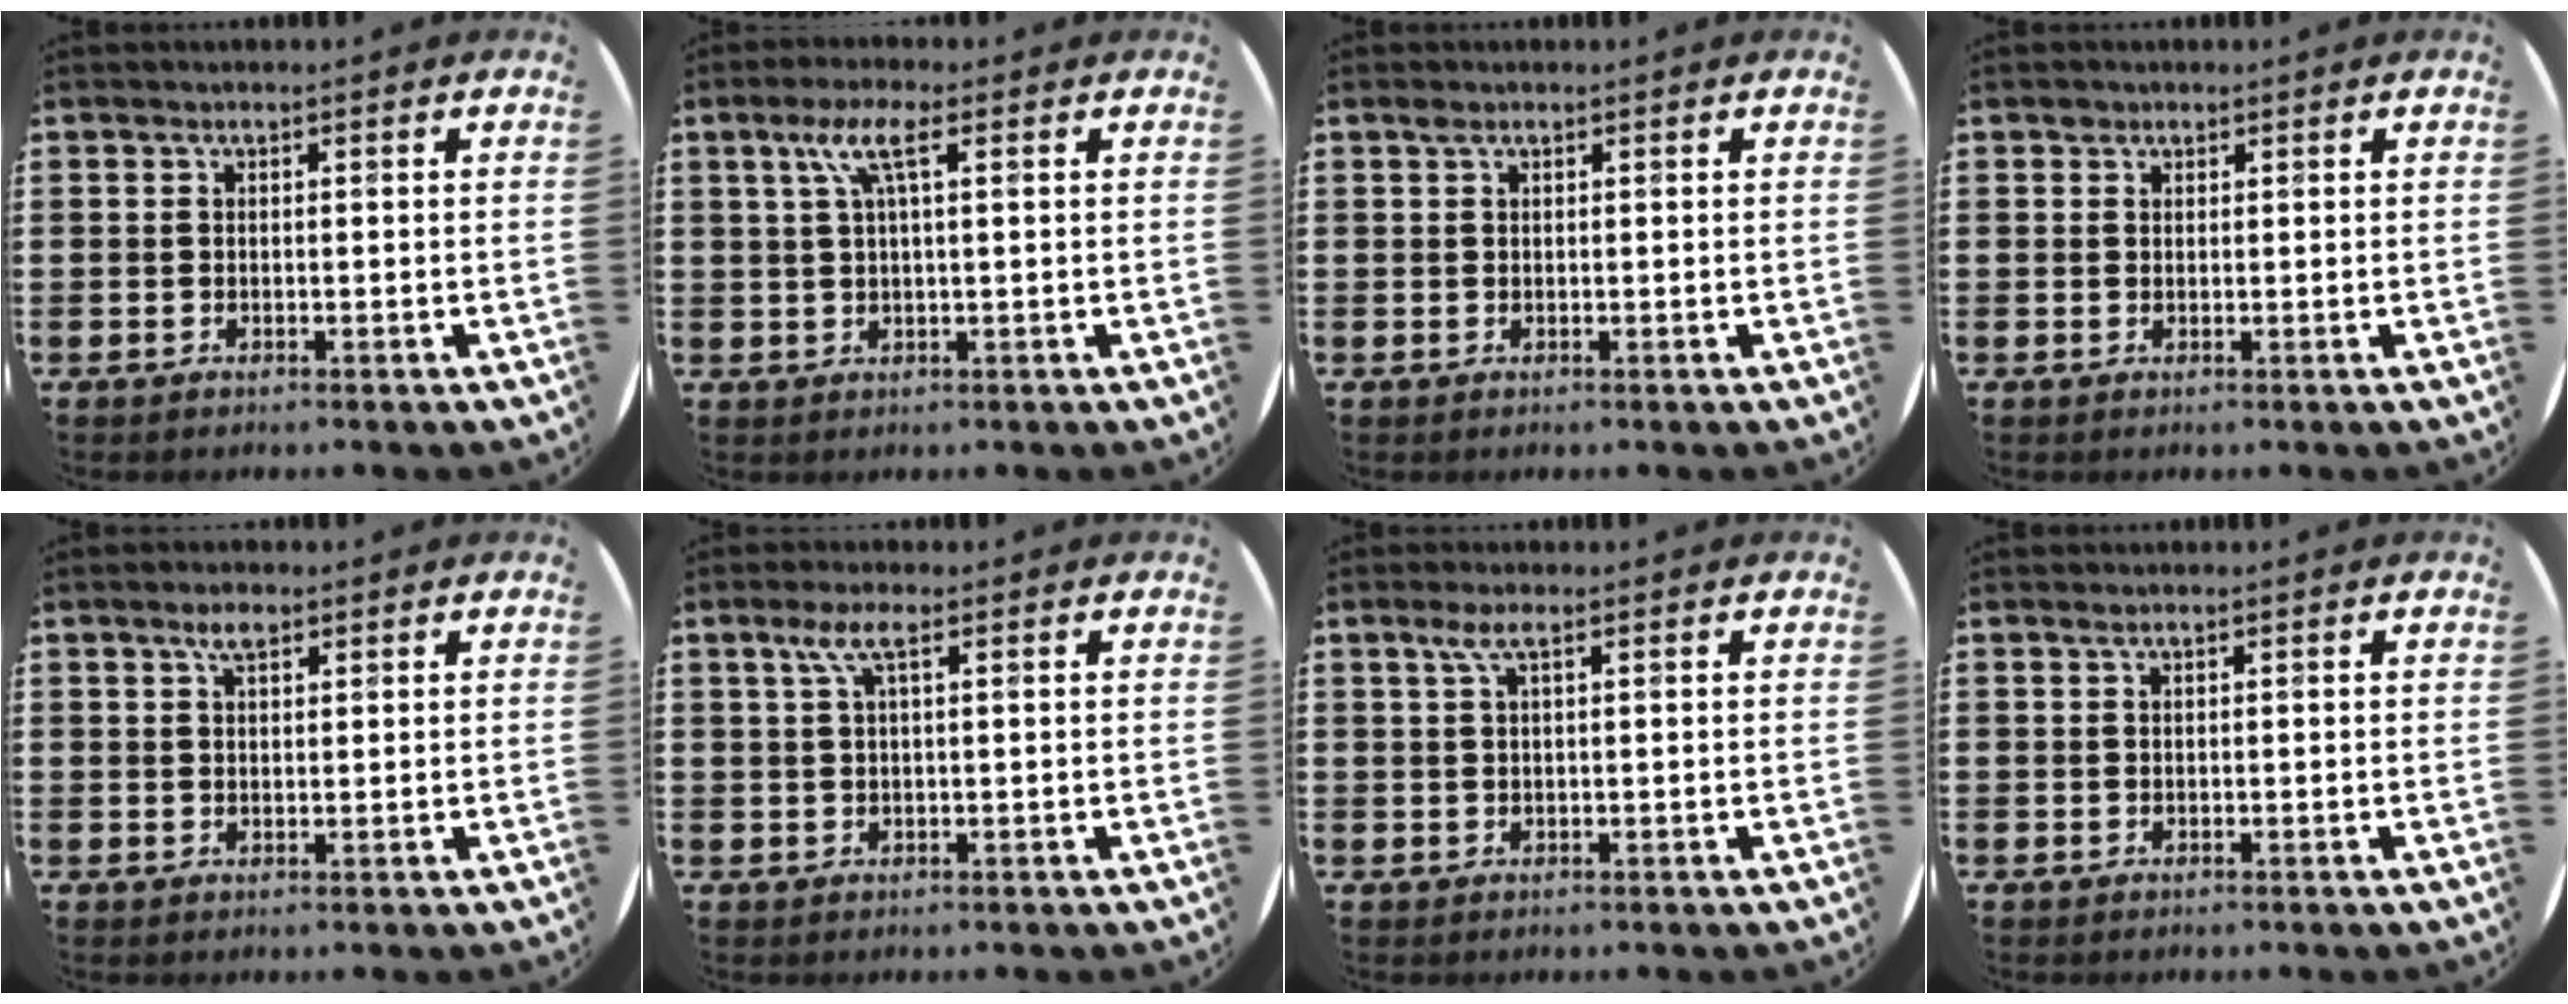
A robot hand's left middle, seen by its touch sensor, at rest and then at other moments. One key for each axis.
{"total": 4.2, "fx": 1.8, "fy": 0.8, "fz": 3.7, "tx": -0.078, "ty": 0.011, "tz": 0.028}
{"total": 0.5, "fx": 0.4, "fy": 0.2, "fz": 0.3, "tx": -0.005, "ty": 0.003, "tz": 0.007}
{"total": 0.8, "fx": 0.6, "fy": 0.5, "fz": 0.0, "tx": 0.008, "ty": 0.000, "tz": 0.010}
{"total": 2.6, "fx": 1.8, "fy": 1.0, "fz": 1.6, "tx": -0.026, "ty": 0.004, "tz": 0.030}
{"total": 2.9, "fx": 1.3, "fy": 0.7, "fz": 2.6, "tx": -0.052, "ty": 0.010, "tz": 0.020}
{"total": 2.1, "fx": 1.0, "fy": 0.3, "fz": 1.8, "tx": -0.037, "ty": 0.006, "tz": 0.015}
{"total": 0.0}